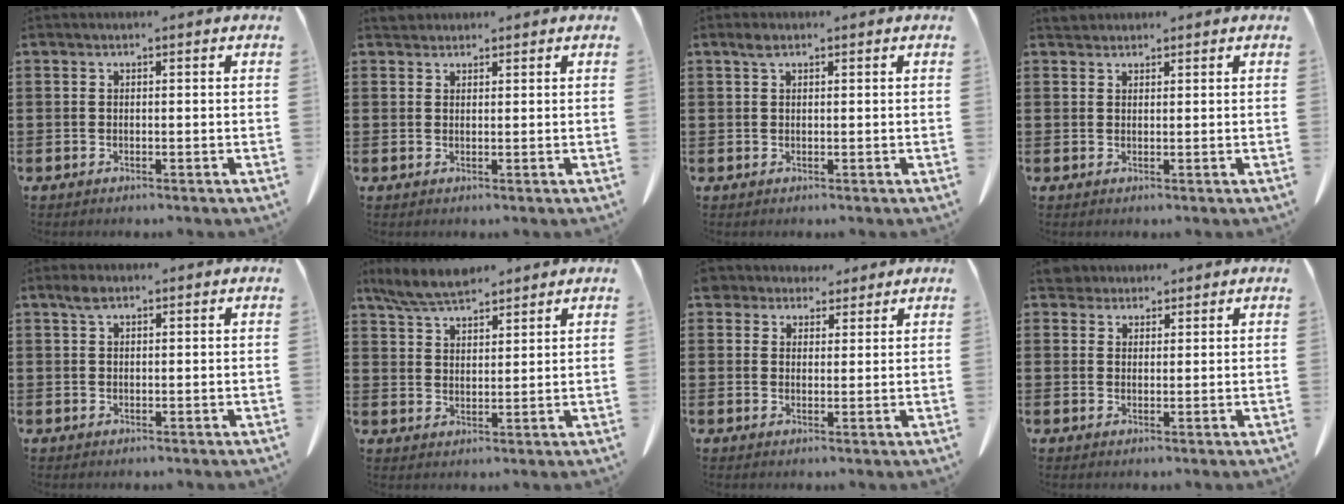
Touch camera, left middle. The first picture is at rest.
{"total": 1.8, "force": [1.7, 0.6, 0.3], "torque": [-0.012, 0.002, 0.035]}
{"total": 1.3, "force": [0.8, 0.6, 0.9], "torque": [-0.022, 0.001, 0.015]}
{"total": 1.7, "force": [1.5, 0.5, 0.3], "torque": [-0.012, 0.001, 0.032]}
{"total": 1.7, "force": [1.0, 0.8, 1.1], "torque": [-0.027, 0.002, 0.020]}
{"total": 6.1, "force": [5.5, 1.3, 2.4], "torque": [-0.064, -0.013, 0.104]}
{"total": 4.2, "force": [3.7, 1.8, 0.6], "torque": [-0.019, -0.004, 0.071]}
{"total": 3.2, "force": [2.9, 1.2, 0.4], "torque": [-0.010, -0.004, 0.057]}